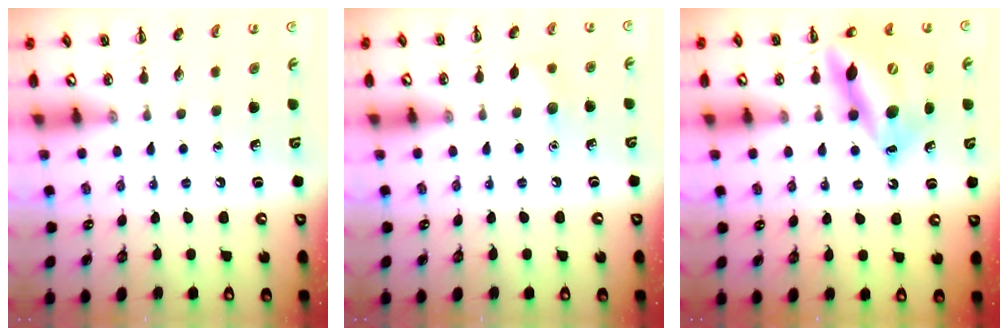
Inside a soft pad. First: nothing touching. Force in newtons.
{"total": 6.1, "press": 5.9, "slide": 1.5}
{"total": 15.7, "press": 15.0, "slide": 4.5}